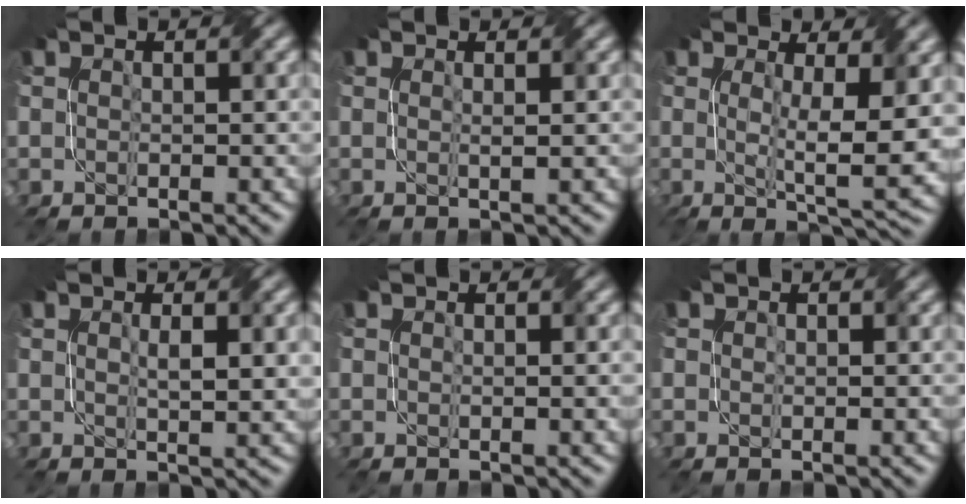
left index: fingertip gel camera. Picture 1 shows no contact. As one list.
[{"total": 1.2, "force": [0.4, 0.1, 1.1], "torque": [-0.017, 0.001, -0.001]}, {"total": 7.5, "force": [1.0, 1.8, 7.2], "torque": [-0.111, -0.014, 0.019]}, {"total": 2.9, "force": [0.6, 0.6, 2.7], "torque": [-0.049, 0.000, 0.013]}, {"total": 1.0, "force": [0.2, 0.0, 1.0], "torque": [-0.016, 0.000, 0.002]}, {"total": 1.0, "force": [0.2, 0.5, 0.9], "torque": [-0.013, -0.002, 0.006]}]